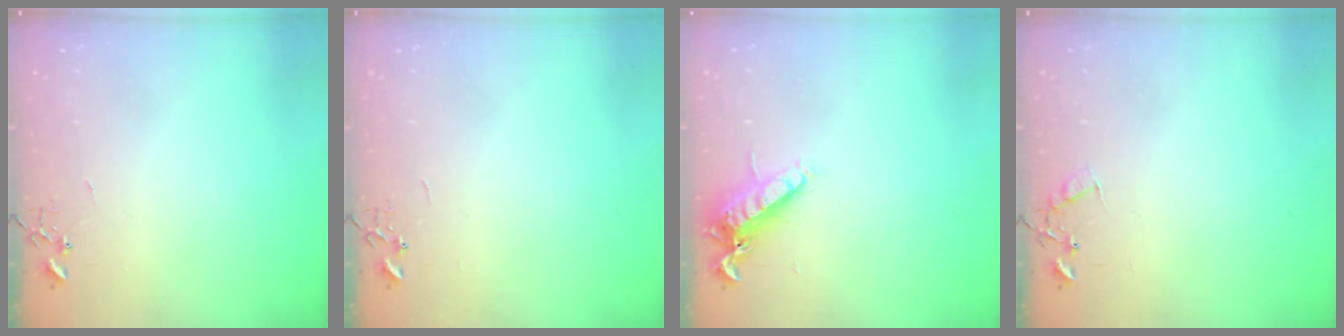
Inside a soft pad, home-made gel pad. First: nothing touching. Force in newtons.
{"total": 0.0}
{"total": 13.0, "press": 12.9, "slide": 1.2}
{"total": 7.1, "press": 7.1, "slide": 0.5}